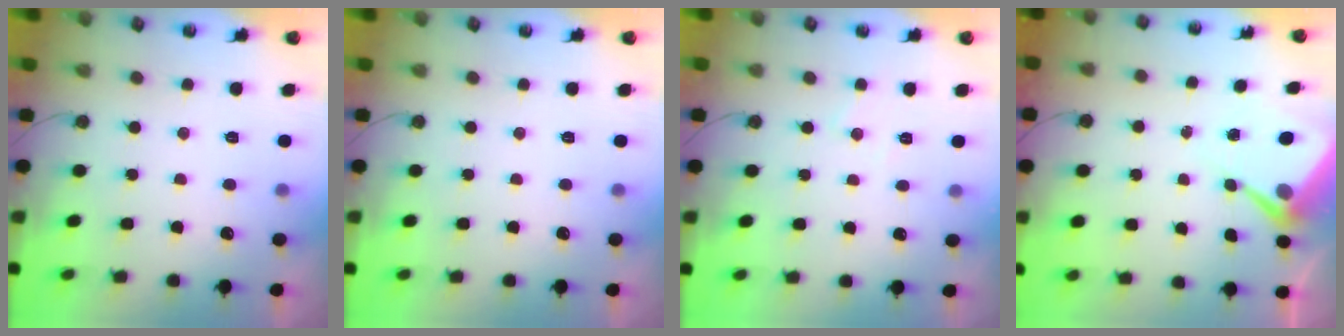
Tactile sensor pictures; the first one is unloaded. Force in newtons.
{"total": 0.0}
{"total": 4.7, "press": 4.6, "slide": 0.8}
{"total": 7.9, "press": 7.9, "slide": 0.5}